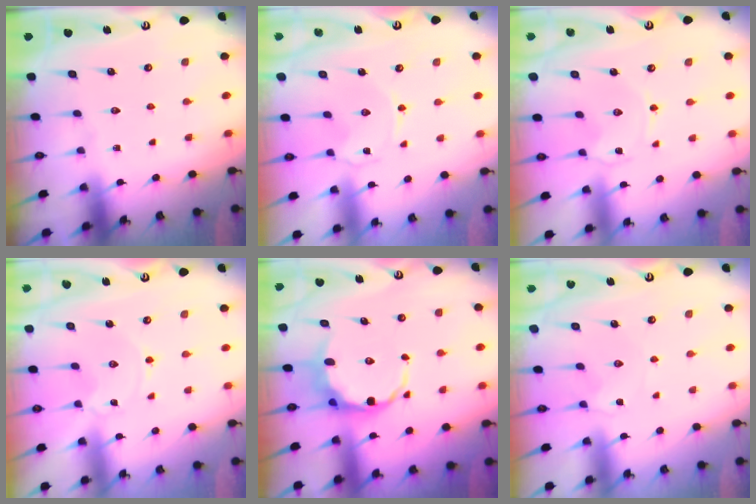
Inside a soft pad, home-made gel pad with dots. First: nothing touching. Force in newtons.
{"total": 0.0}
{"total": 1.5, "press": 1.5, "slide": 0.1}
{"total": 0.0}
{"total": 7.4, "press": 7.0, "slide": 2.2}
{"total": 2.8, "press": 2.8, "slide": 0.4}